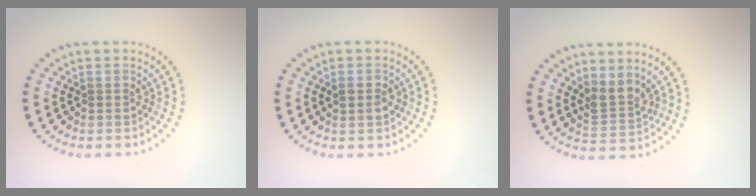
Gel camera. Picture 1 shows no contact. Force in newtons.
{"total": 1.4, "press": 1.4, "slide": 0.2}
{"total": 2.5, "press": 1.9, "slide": 1.7}